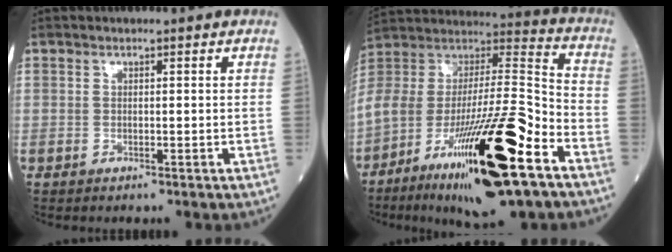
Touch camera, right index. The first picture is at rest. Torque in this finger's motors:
{"motor_torque": [2.14, 0.00, 1.05, 0.21]}